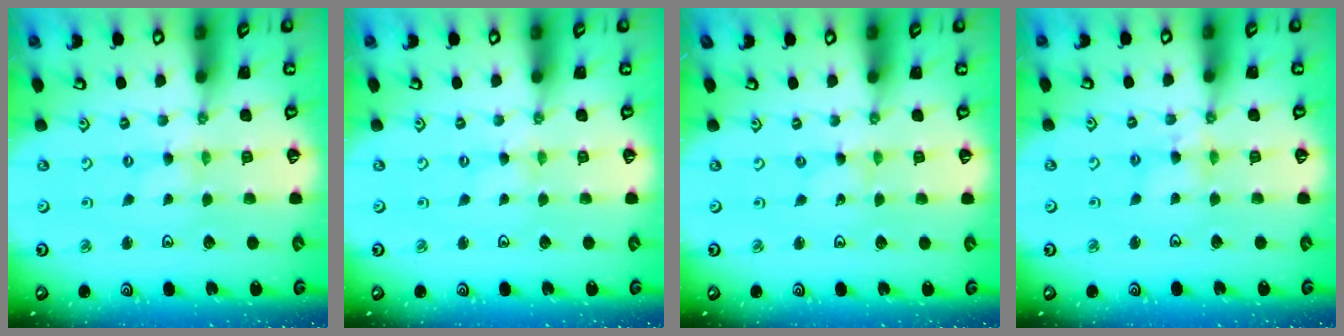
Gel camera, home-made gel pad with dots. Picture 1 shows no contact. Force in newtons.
{"total": 0.0}
{"total": 0.0}
{"total": 5.2, "press": 5.2, "slide": 0.4}